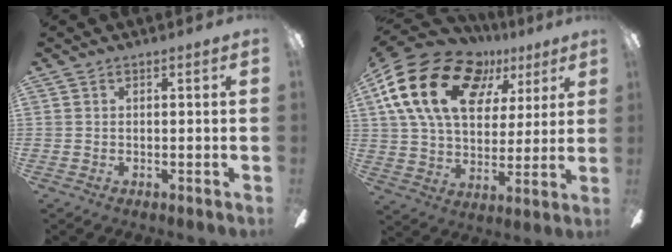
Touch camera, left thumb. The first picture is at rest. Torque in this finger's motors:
{"motor_torque": [0.61, 1.14, 1.48, -1.29, 0.56]}